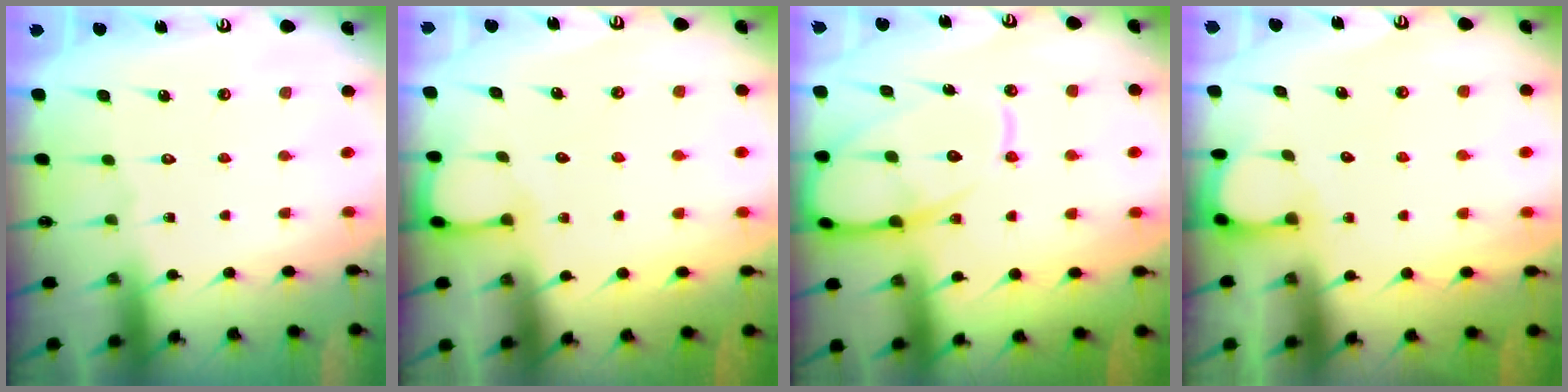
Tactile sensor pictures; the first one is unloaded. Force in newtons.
{"total": 3.6, "press": 3.6, "slide": 0.3}
{"total": 13.3, "press": 13.3, "slide": 1.3}
{"total": 2.1, "press": 2.1, "slide": 0.3}